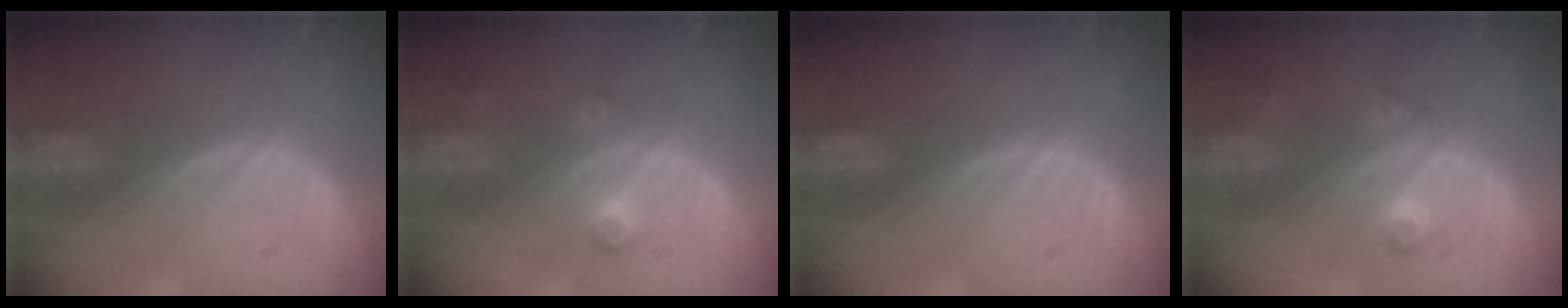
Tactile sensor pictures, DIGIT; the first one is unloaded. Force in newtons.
{"total": 3.6, "press": 3.4, "slide": 1.2}
{"total": 0.0}
{"total": 3.6, "press": 3.4, "slide": 1.1}